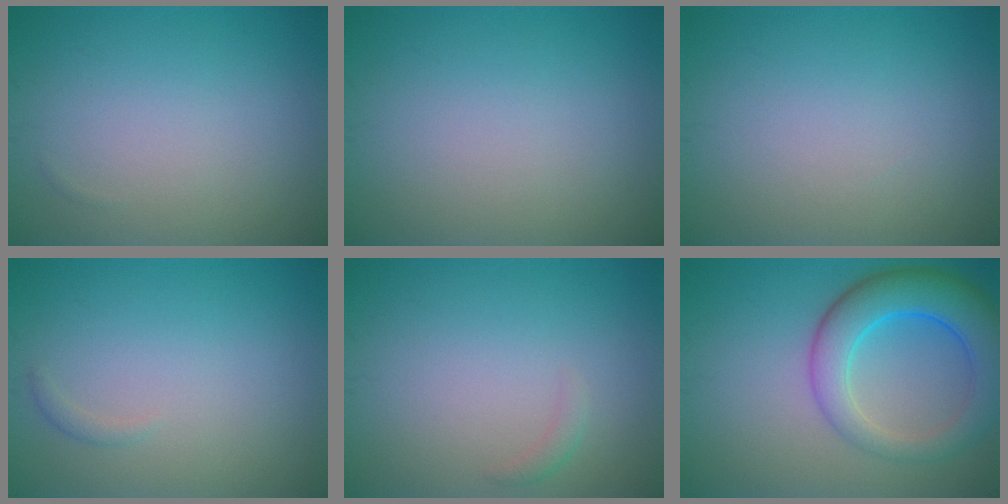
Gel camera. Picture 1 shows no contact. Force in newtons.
{"total": 0.0}
{"total": 0.0}
{"total": 0.6, "press": 0.6, "slide": 0.0}
{"total": 0.8, "press": 0.8, "slide": 0.0}
{"total": 7.3, "press": 7.3, "slide": 0.3}